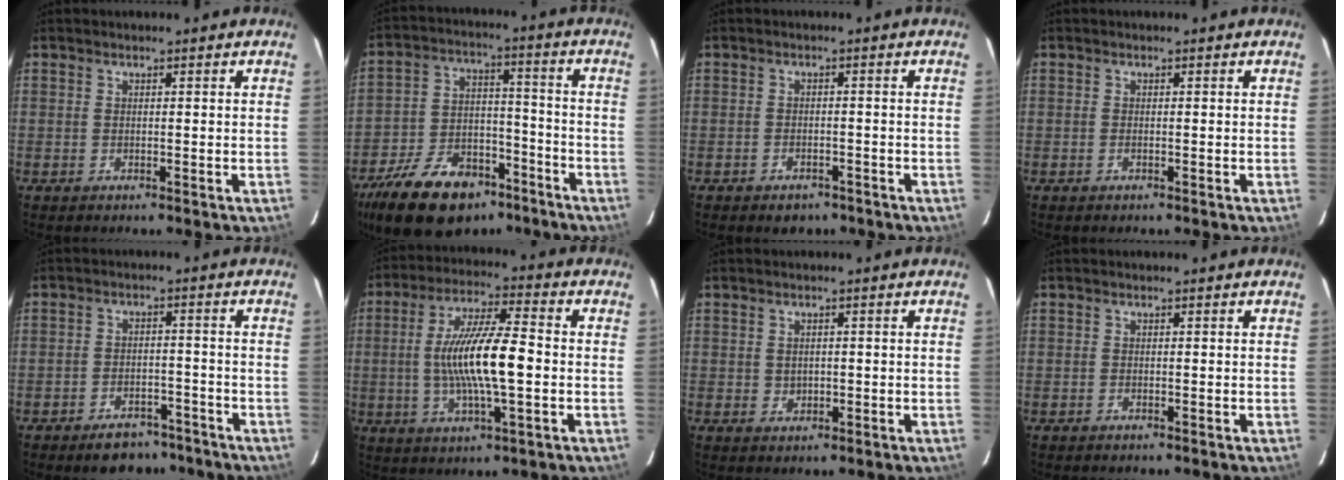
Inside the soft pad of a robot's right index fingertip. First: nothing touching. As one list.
[{"total": 20.7, "force": [-13.9, 11.2, 10.5], "torque": [-0.229, 0.009, -0.218]}, {"total": 4.0, "force": [-2.8, 2.5, 1.2], "torque": [-0.028, 0.004, -0.034]}, {"total": 0.0}, {"total": 8.4, "force": [-6.7, 4.3, 2.9], "torque": [-0.063, 0.020, -0.084]}, {"total": 13.9, "force": [-1.1, 2.6, 13.6], "torque": [-0.255, 0.004, -0.022]}, {"total": 1.0, "force": [0.1, 0.9, 0.3], "torque": [-0.001, 0.000, 0.003]}, {"total": 0.0}]